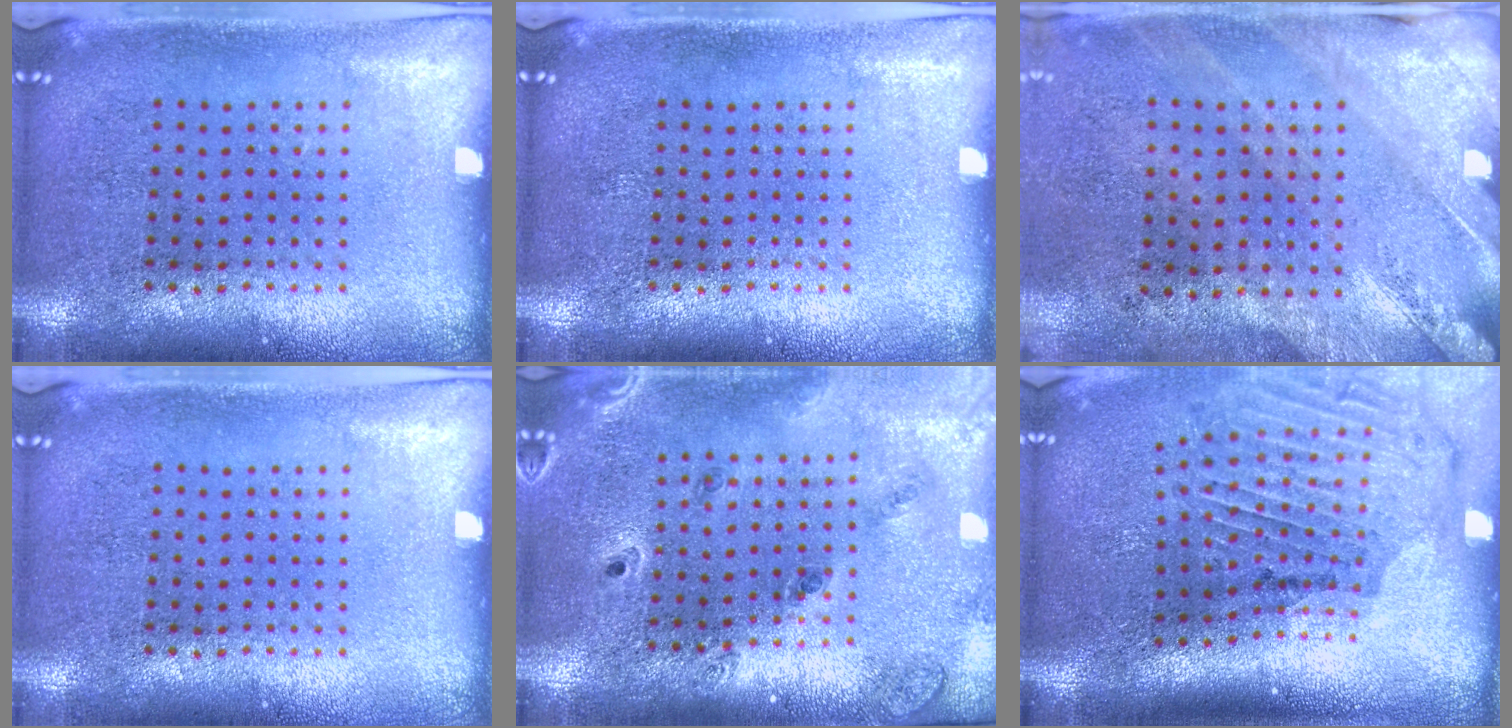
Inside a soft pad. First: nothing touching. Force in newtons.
{"total": 0.0}
{"total": 2.5, "press": 2.0, "slide": 1.4}
{"total": 0.0}
{"total": 1.4, "press": 1.3, "slide": 0.2}
{"total": 2.1, "press": 1.9, "slide": 0.8}